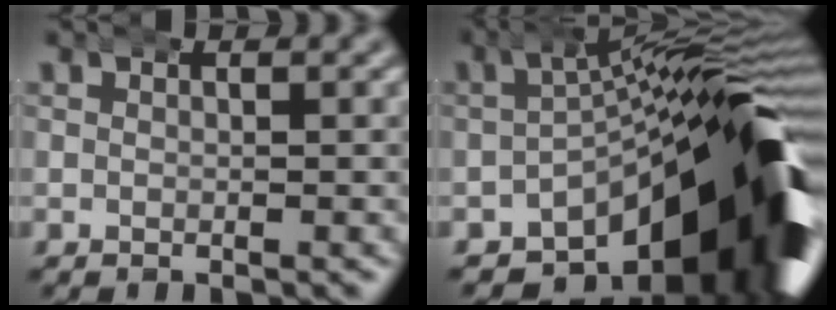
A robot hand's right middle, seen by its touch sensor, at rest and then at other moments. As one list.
[{"total": 20.4, "force": [-6.9, 9.2, 16.8], "torque": [-0.196, -0.017, -0.088]}]